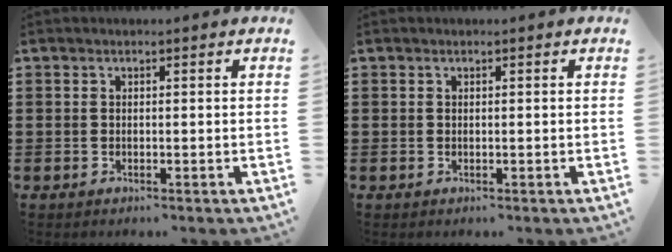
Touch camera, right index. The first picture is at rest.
{"total": 0.0}